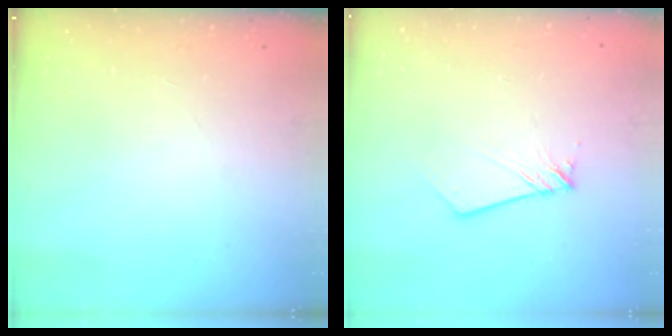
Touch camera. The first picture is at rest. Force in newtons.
{"total": 3.0, "press": 3.0, "slide": 0.4}